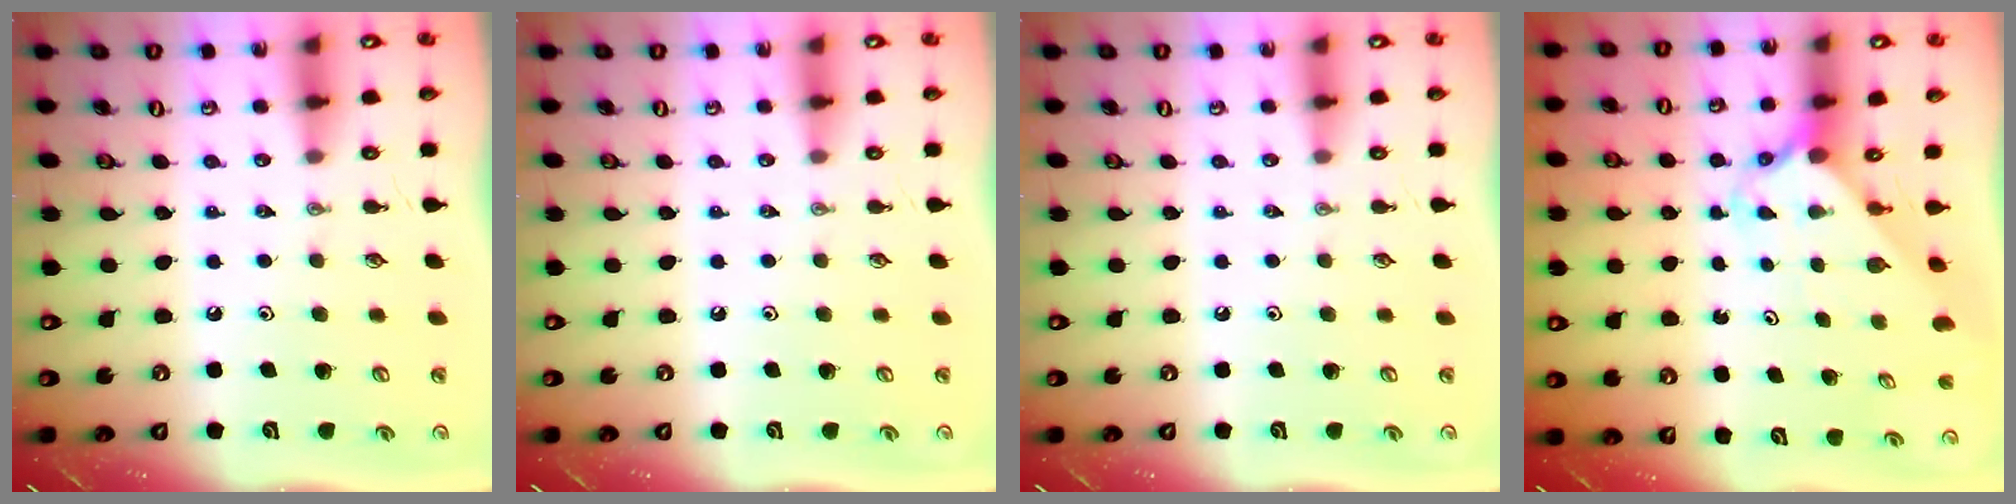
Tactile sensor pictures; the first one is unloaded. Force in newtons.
{"total": 0.0}
{"total": 0.0}
{"total": 2.4, "press": 2.3, "slide": 0.2}